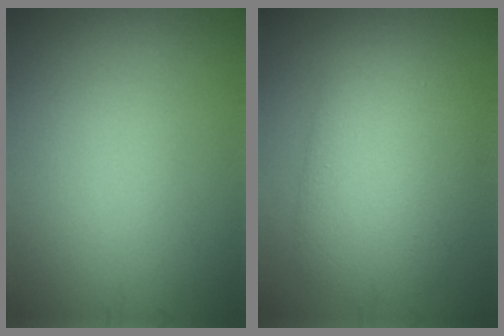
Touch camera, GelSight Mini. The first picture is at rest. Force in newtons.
{"total": 6.0, "press": 6.0, "slide": 0.2}